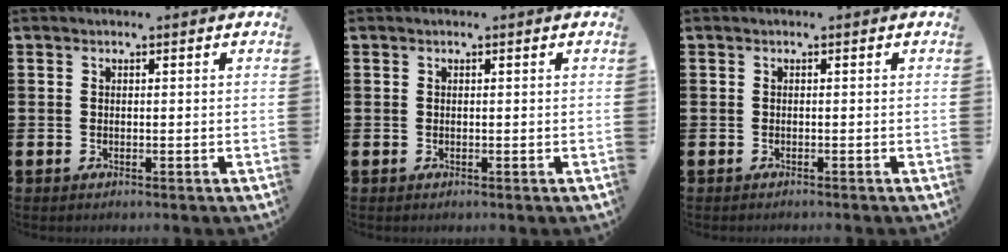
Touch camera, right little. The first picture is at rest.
{"total": 0.0}
{"total": 0.0}